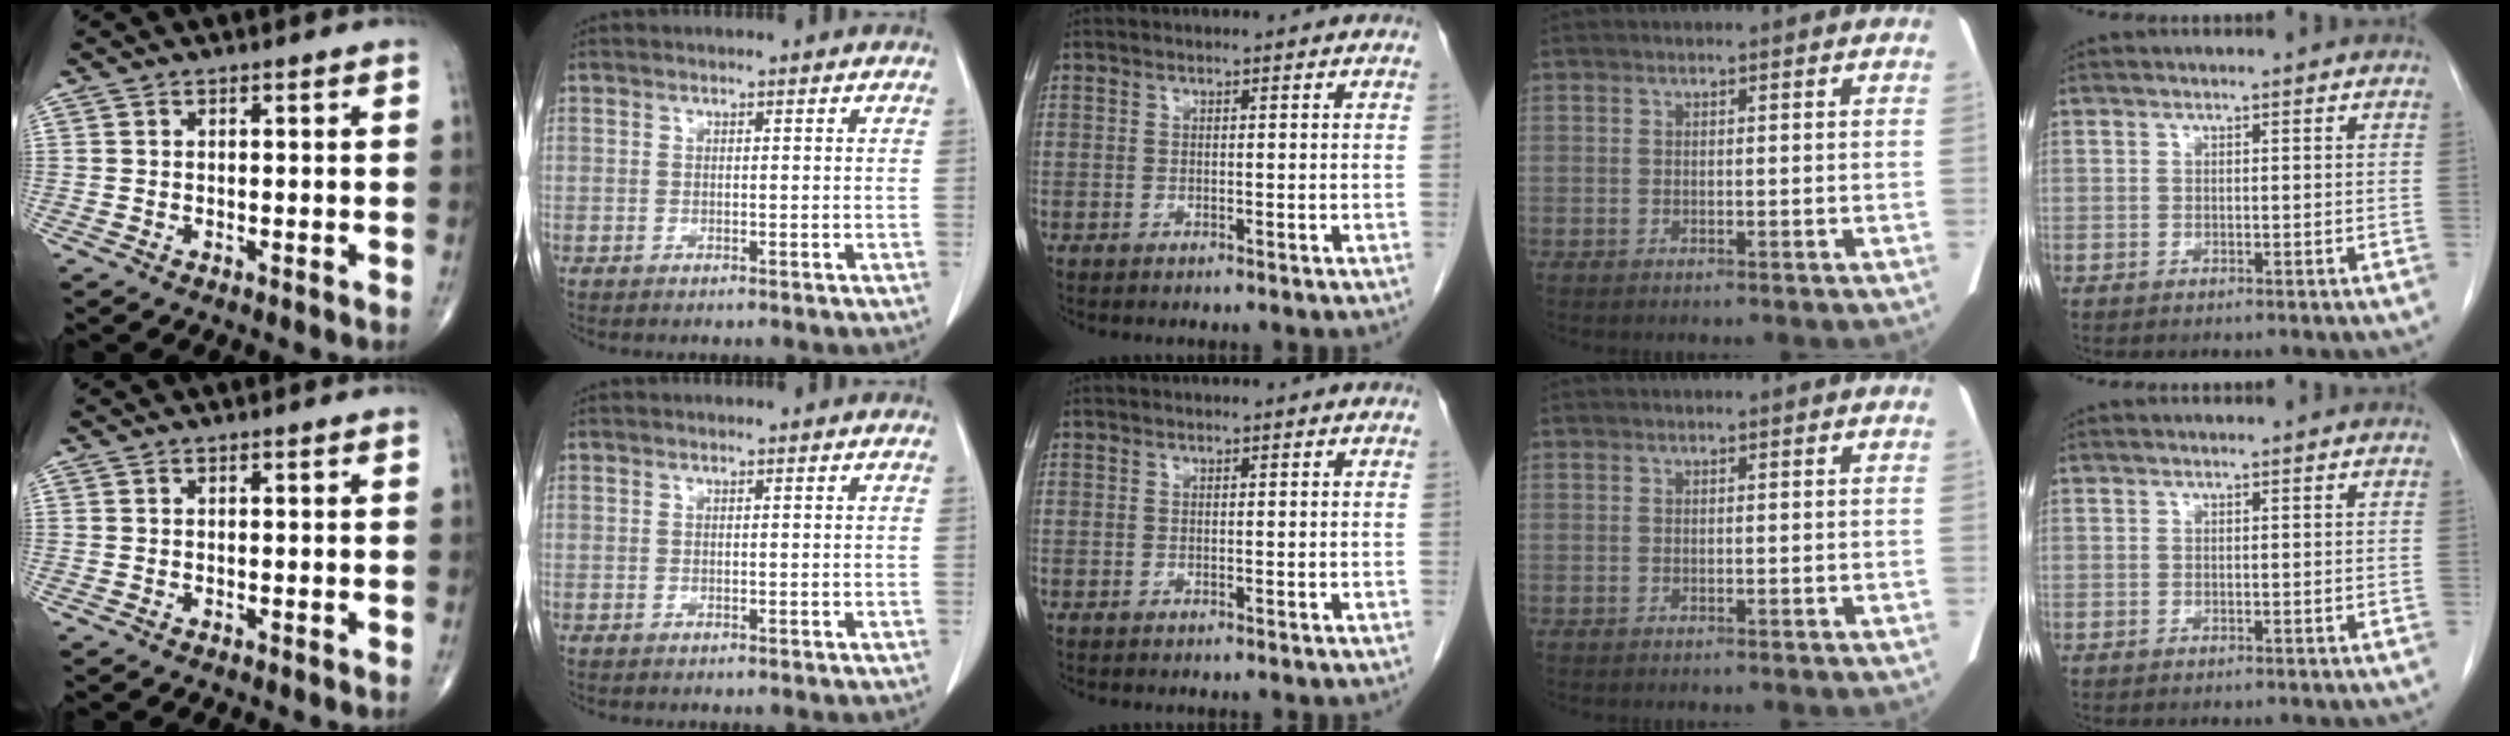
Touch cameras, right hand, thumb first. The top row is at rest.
{}